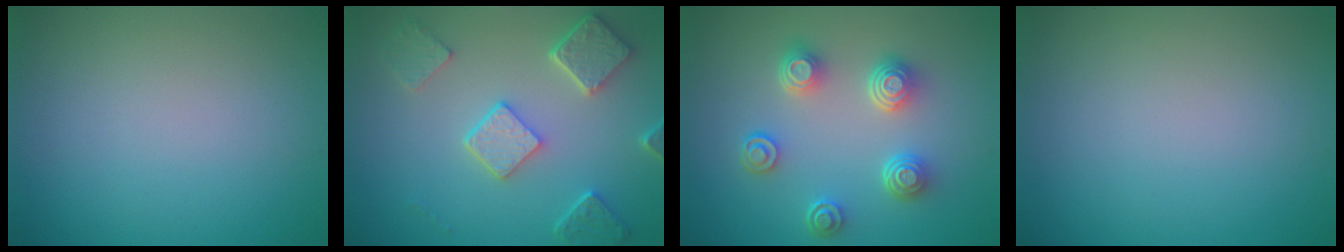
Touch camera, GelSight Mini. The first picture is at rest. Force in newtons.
{"total": 4.9, "press": 4.0, "slide": 3.0}
{"total": 4.3, "press": 3.4, "slide": 2.6}
{"total": 0.0}